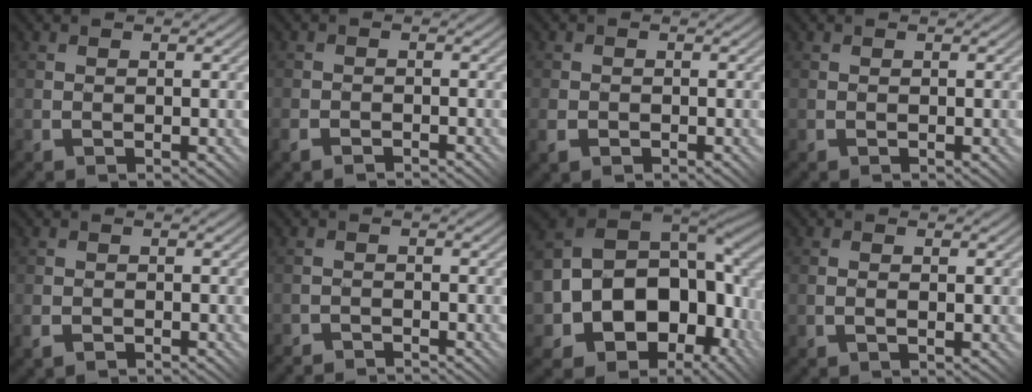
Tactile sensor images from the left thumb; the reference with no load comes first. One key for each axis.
{"total": 1.6, "fx": -1.5, "fy": 0.4, "fz": 0.2, "tx": -0.007, "ty": 0.001, "tz": -0.037}
{"total": 1.9, "fx": -0.9, "fy": 1.5, "fz": 0.9, "tx": -0.021, "ty": -0.005, "tz": -0.019}
{"total": 0.0}
{"total": 1.3, "fx": -1.1, "fy": 0.5, "fz": 0.3, "tx": -0.009, "ty": 0.000, "tz": -0.027}
{"total": 1.9, "fx": -1.8, "fy": -0.5, "fz": -0.6, "tx": 0.016, "ty": 0.012, "tz": -0.038}
{"total": 17.9, "fx": -1.8, "fy": 13.3, "fz": 11.8, "tx": -0.238, "ty": -0.031, "tz": -0.007}
{"total": 1.2, "fx": -0.2, "fy": 0.6, "fz": 1.1, "tx": -0.007, "ty": 0.008, "tz": 0.002}